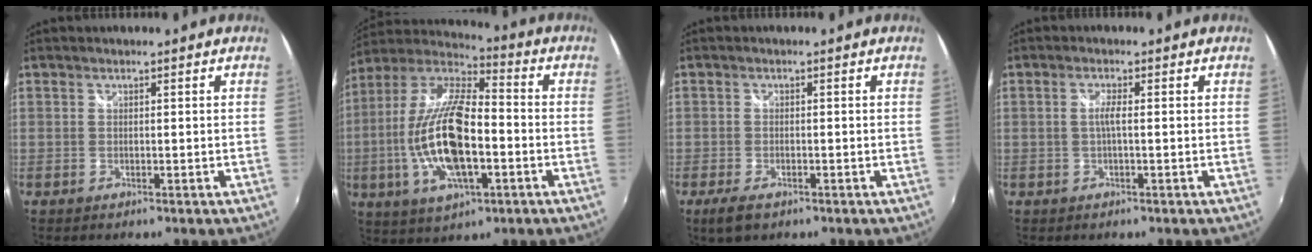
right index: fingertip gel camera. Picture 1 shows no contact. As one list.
[{"total": 19.8, "force": [-3.9, 7.4, 17.9], "torque": [-0.363, -0.007, -0.075]}, {"total": 3.9, "force": [-2.4, 1.8, 2.5], "torque": [-0.059, -0.012, -0.041]}, {"total": 1.9, "force": [-0.2, -0.1, 1.9], "torque": [-0.034, 0.001, -0.007]}]